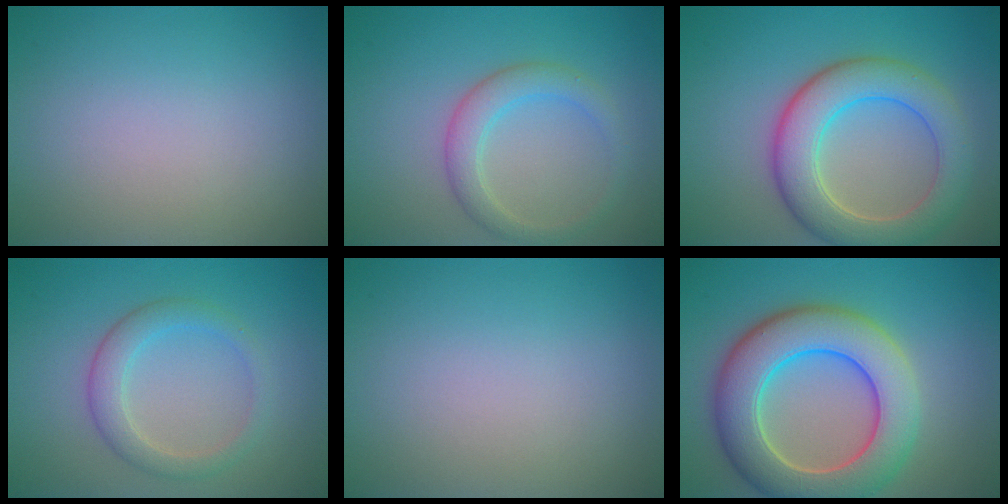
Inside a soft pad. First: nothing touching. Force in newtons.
{"total": 3.0, "press": 3.0, "slide": 0.1}
{"total": 7.0, "press": 7.0, "slide": 0.6}
{"total": 2.8, "press": 2.8, "slide": 0.2}
{"total": 0.0}
{"total": 9.3, "press": 9.3, "slide": 0.8}